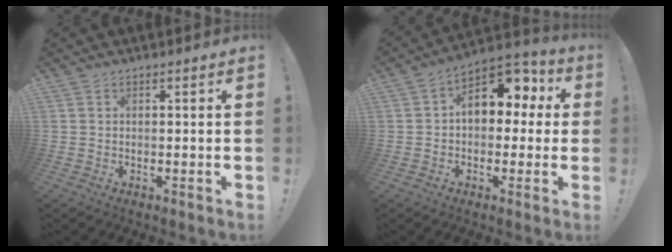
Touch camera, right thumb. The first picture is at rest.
{"total": 11.3, "force": [2.8, 8.1, 7.3], "torque": [-0.089, -0.009, 0.053]}